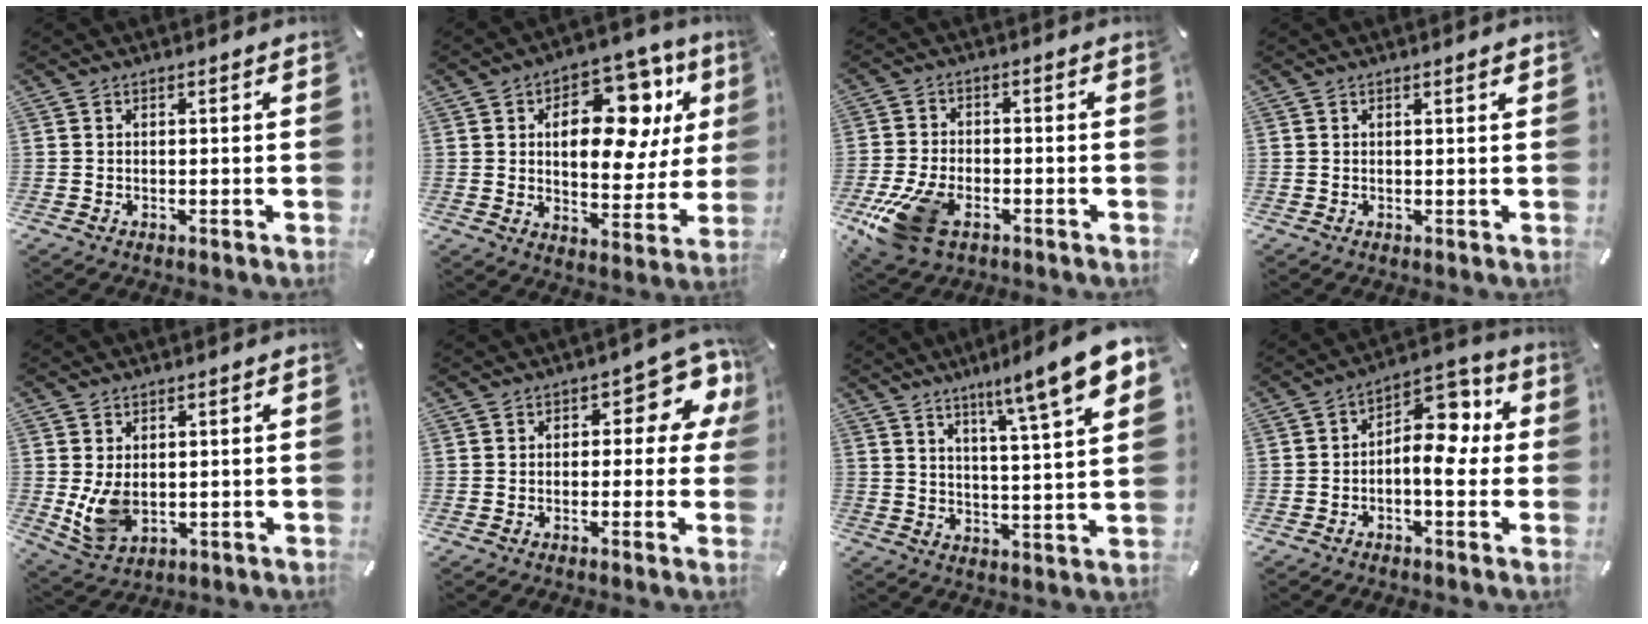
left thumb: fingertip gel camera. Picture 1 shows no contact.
{"total": 19.0, "force": [6.9, 11.4, 13.6], "torque": [-0.176, -0.036, 0.111]}
{"total": 12.7, "force": [-6.1, 7.3, 8.4], "torque": [-0.187, 0.012, -0.111]}
{"total": 1.1, "force": [0.5, 0.0, 1.0], "torque": [-0.019, 0.000, 0.009]}
{"total": 7.6, "force": [0.3, 5.5, 5.2], "torque": [-0.106, -0.006, 0.008]}
{"total": 9.5, "force": [3.4, 5.0, 7.4], "torque": [-0.087, -0.019, 0.054]}
{"total": 12.5, "force": [8.7, 0.1, 9.0], "torque": [-0.144, -0.061, 0.134]}
{"total": 9.9, "force": [0.1, 6.0, 7.9], "torque": [-0.106, -0.012, -0.001]}